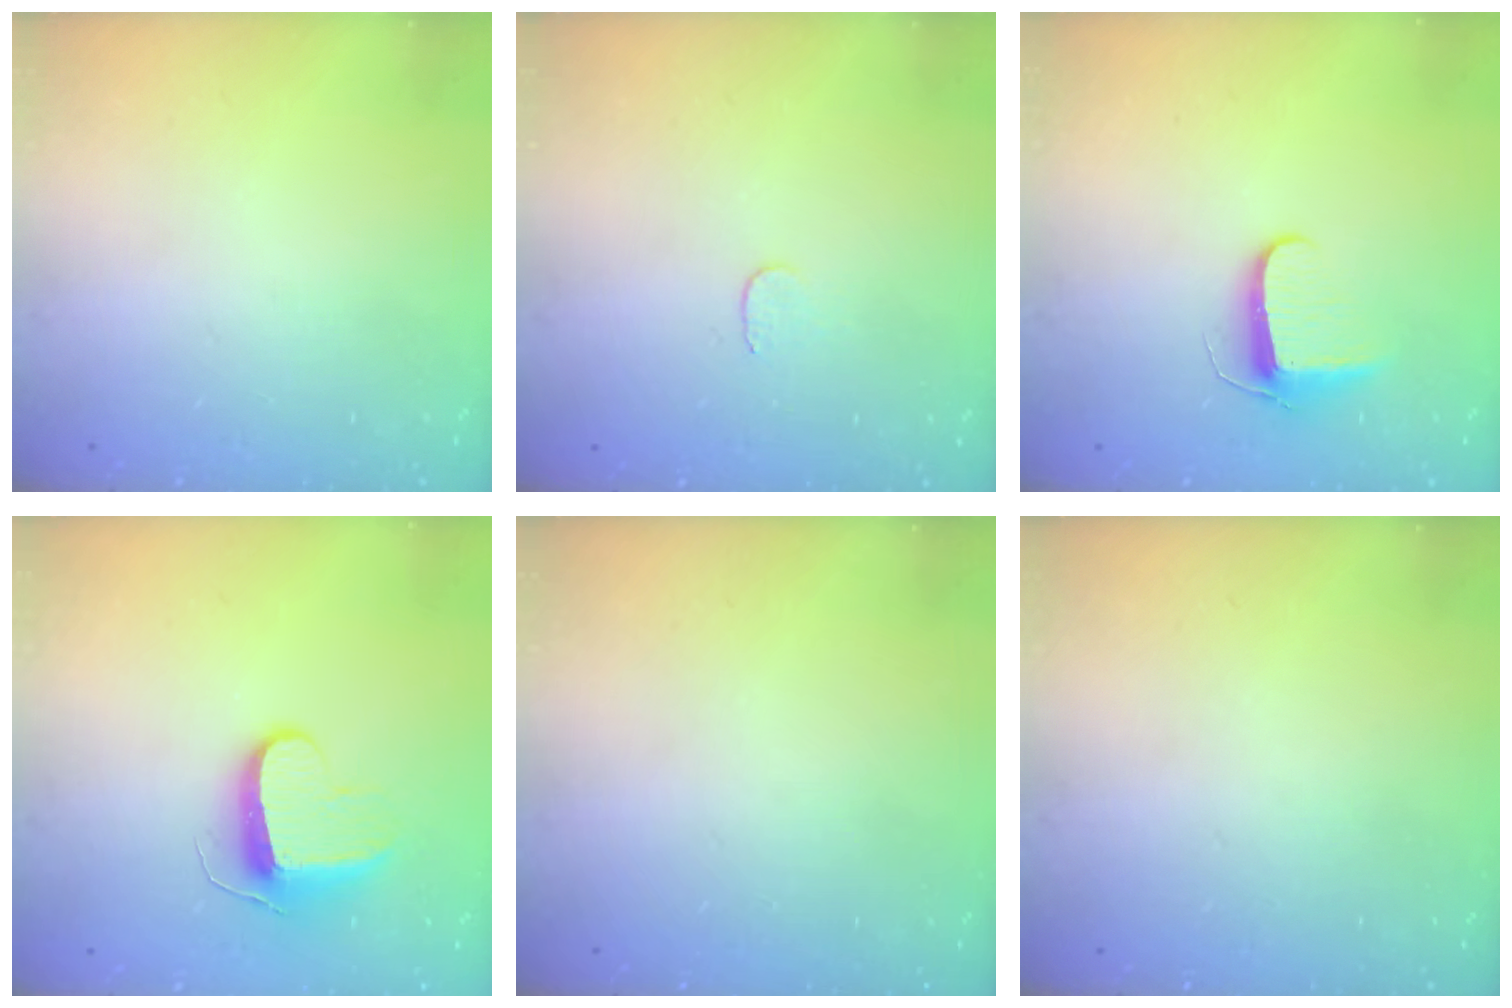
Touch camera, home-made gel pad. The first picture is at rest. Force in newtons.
{"total": 3.0, "press": 3.0, "slide": 0.3}
{"total": 7.8, "press": 7.7, "slide": 1.1}
{"total": 9.3, "press": 9.3, "slide": 0.3}
{"total": 0.0}
{"total": 0.0}